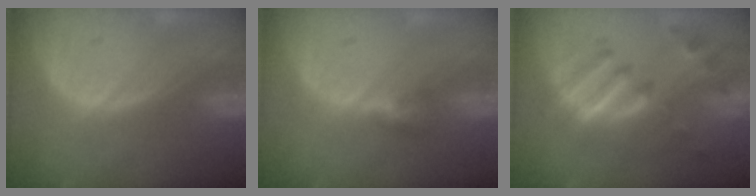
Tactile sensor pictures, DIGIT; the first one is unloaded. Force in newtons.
{"total": 2.5, "press": 2.5, "slide": 0.2}
{"total": 9.5, "press": 8.4, "slide": 4.5}